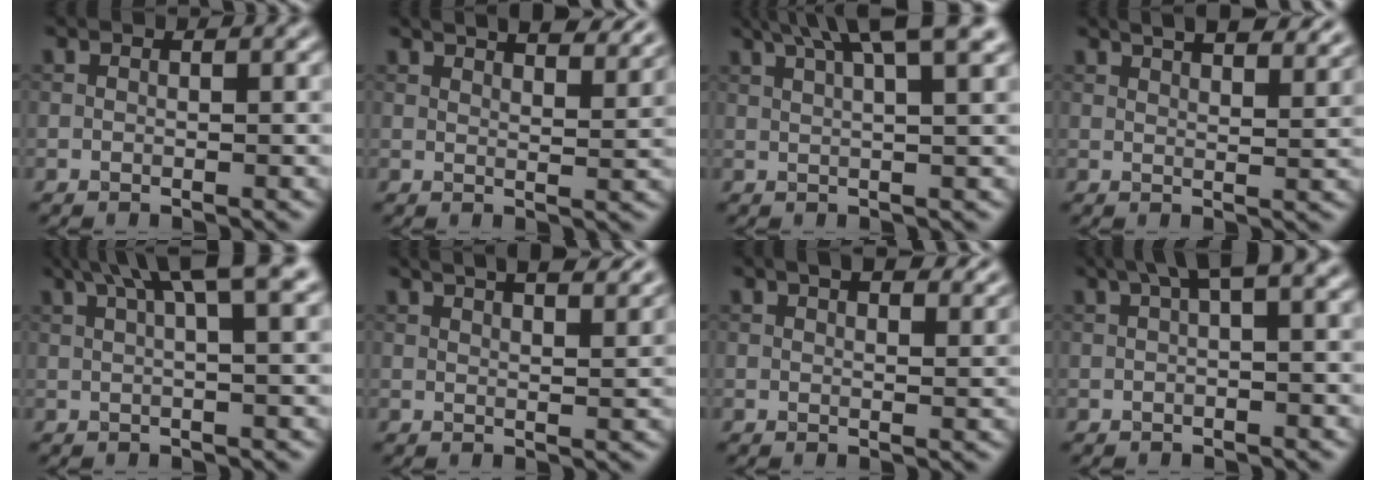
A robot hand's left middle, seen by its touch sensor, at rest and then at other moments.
{"total": 6.5, "force": [5.2, 2.0, 3.5], "torque": [-0.022, 0.021, 0.043]}
{"total": 7.7, "force": [4.6, 1.7, 6.0], "torque": [-0.069, 0.030, 0.044]}
{"total": 7.0, "force": [5.2, 2.5, 4.0], "torque": [-0.027, 0.024, 0.044]}
{"total": 5.9, "force": [3.0, 1.0, 4.9], "torque": [-0.067, 0.020, 0.043]}
{"total": 7.9, "force": [5.6, 2.8, 4.8], "torque": [-0.031, 0.037, 0.044]}
{"total": 4.4, "force": [3.3, 1.5, 2.6], "torque": [-0.028, 0.008, 0.036]}
{"total": 3.3, "force": [1.2, 0.6, 3.1], "torque": [-0.046, 0.015, 0.017]}